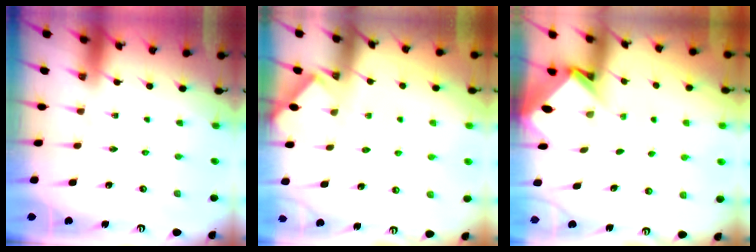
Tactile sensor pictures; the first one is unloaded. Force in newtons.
{"total": 2.3, "press": 2.3, "slide": 0.3}
{"total": 3.0, "press": 3.0, "slide": 0.2}